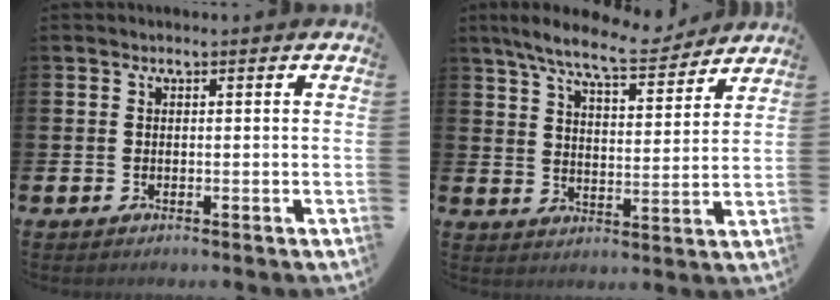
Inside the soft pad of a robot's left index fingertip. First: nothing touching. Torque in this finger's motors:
{"motor_torque": [1.04, -1.11, 0.29, 0.21]}